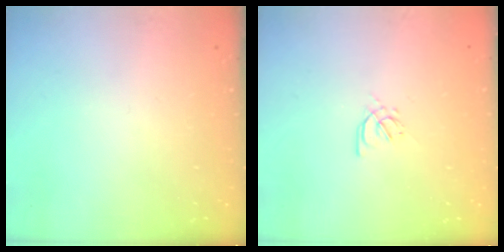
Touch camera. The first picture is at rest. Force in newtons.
{"total": 2.4, "press": 2.4, "slide": 0.6}